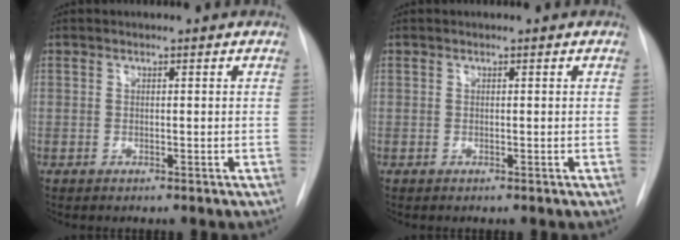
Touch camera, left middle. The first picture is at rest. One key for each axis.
{"total": 0.0}